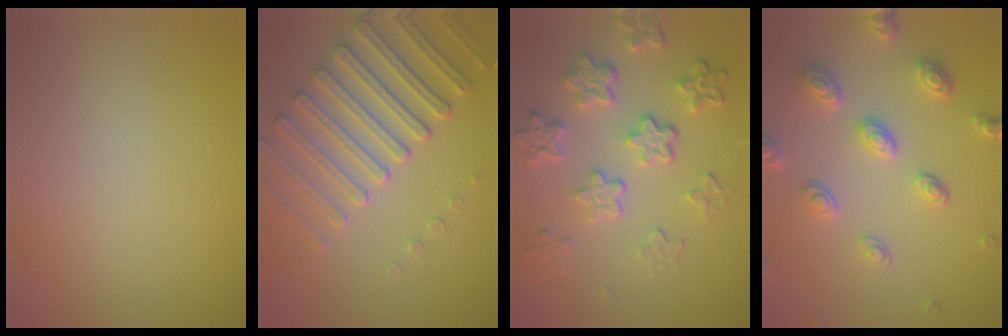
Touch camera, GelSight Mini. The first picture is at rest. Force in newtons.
{"total": 4.9, "press": 4.7, "slide": 1.3}
{"total": 5.9, "press": 4.4, "slide": 3.9}
{"total": 4.7, "press": 3.8, "slide": 2.8}